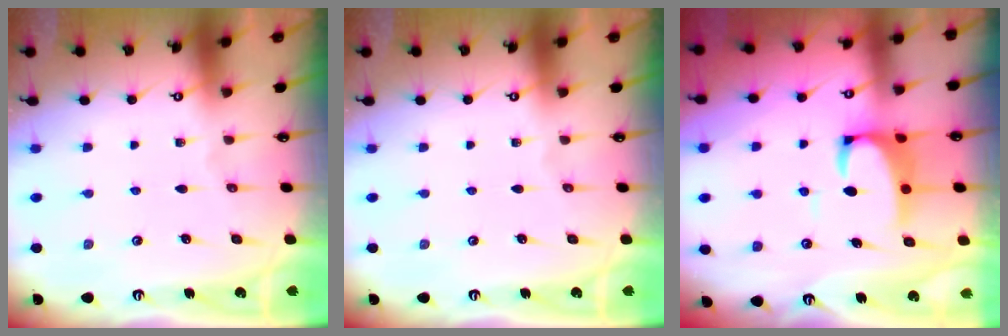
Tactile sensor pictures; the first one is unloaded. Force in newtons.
{"total": 0.0}
{"total": 5.3, "press": 5.2, "slide": 0.9}